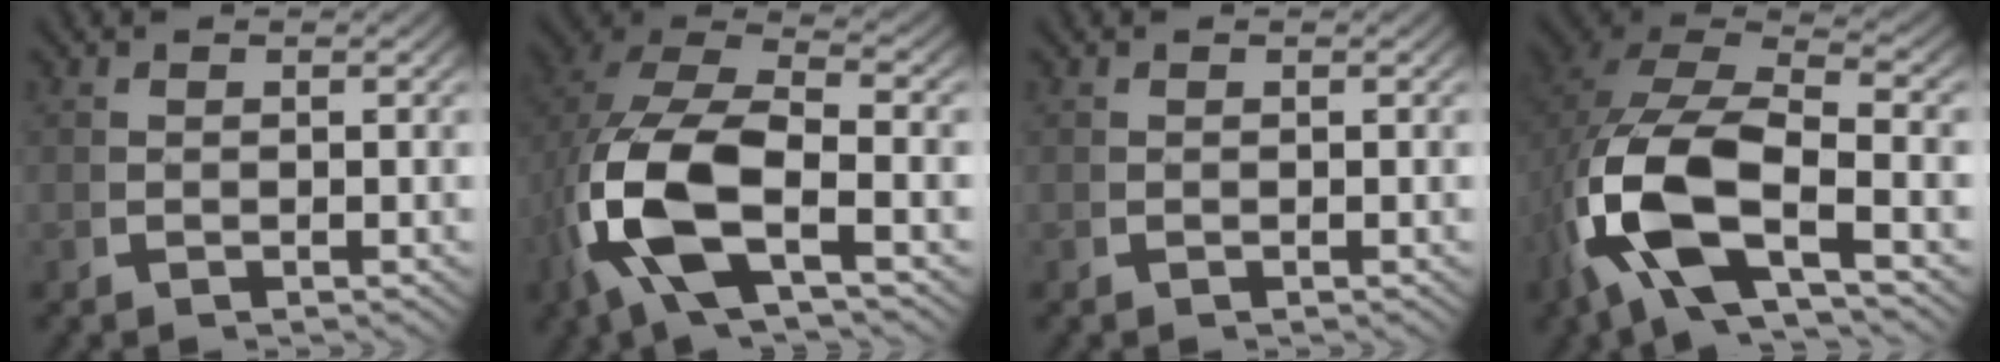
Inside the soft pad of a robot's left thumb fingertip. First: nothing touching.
{"total": 12.6, "force": [-0.5, 7.5, 10.1], "torque": [-0.242, -0.036, 0.003]}
{"total": 0.0}
{"total": 13.8, "force": [-0.6, 8.8, 10.6], "torque": [-0.252, -0.044, 0.008]}